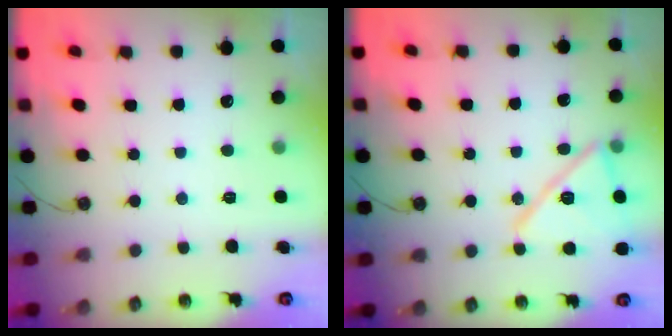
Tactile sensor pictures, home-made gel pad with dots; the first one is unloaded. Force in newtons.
{"total": 15.7, "press": 15.7, "slide": 0.4}